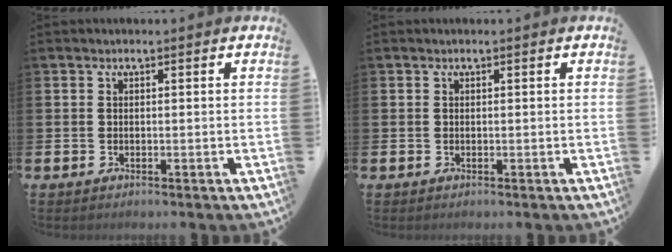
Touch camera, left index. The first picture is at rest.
{"total": 0.0}